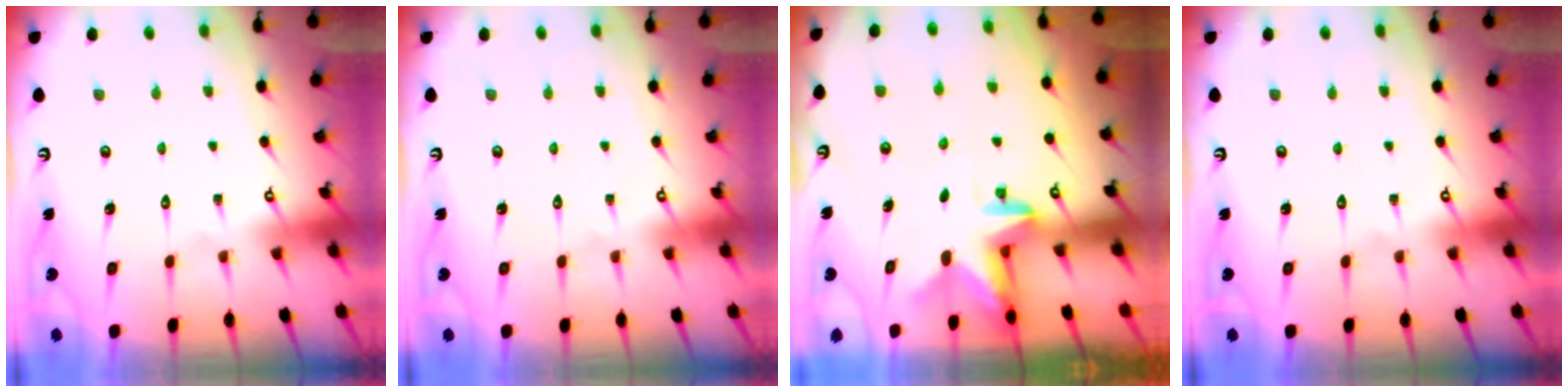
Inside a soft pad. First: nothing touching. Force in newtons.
{"total": 0.0}
{"total": 2.8, "press": 2.7, "slide": 0.6}
{"total": 0.0}